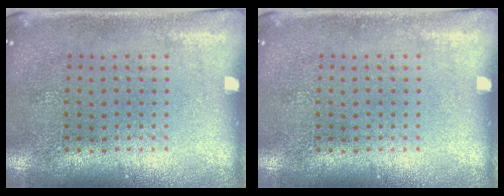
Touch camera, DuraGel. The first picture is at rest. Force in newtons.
{"total": 0.0}